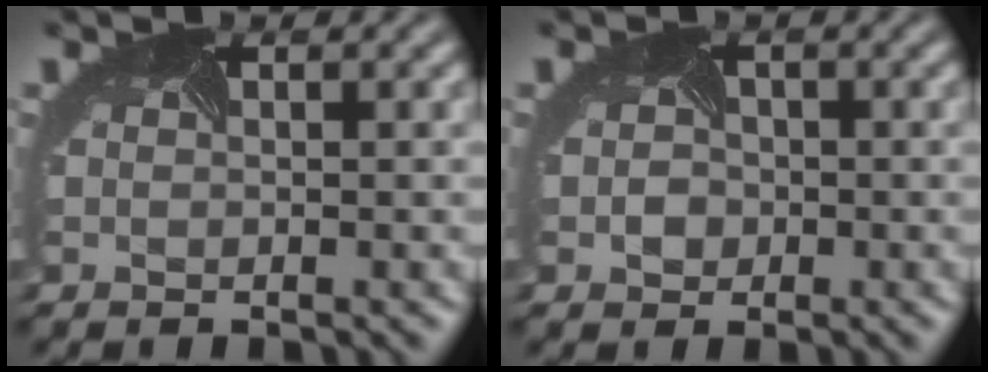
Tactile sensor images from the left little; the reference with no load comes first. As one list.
[{"total": 2.0, "force": [-0.2, 1.8, 0.7], "torque": [-0.006, 0.001, -0.007]}]